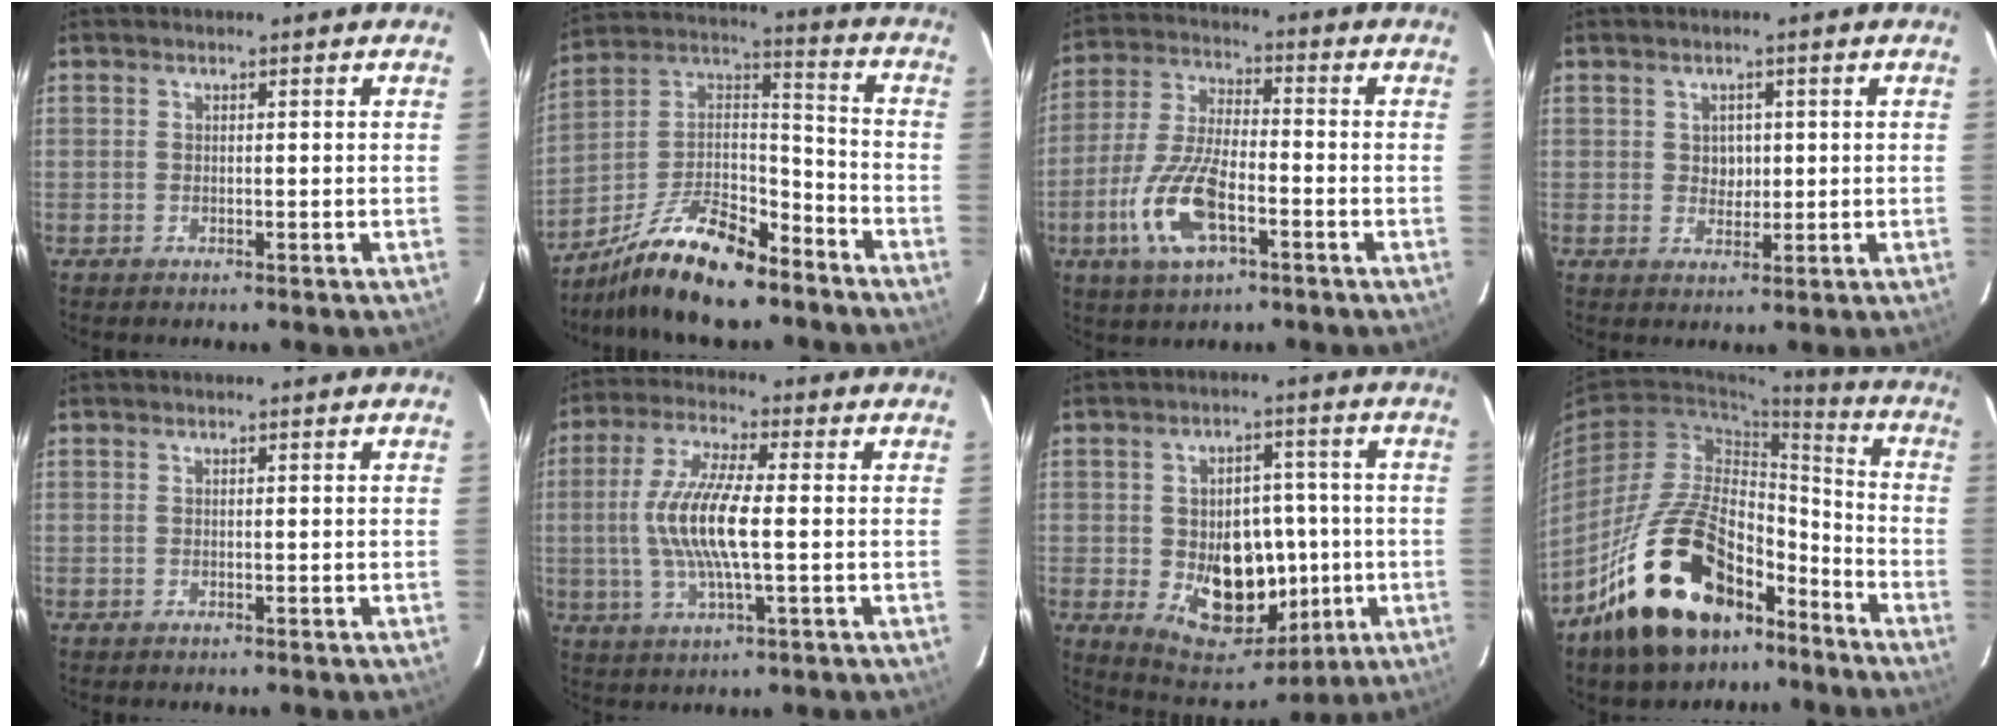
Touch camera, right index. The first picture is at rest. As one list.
[{"total": 17.9, "force": [-13.0, 6.3, 10.5], "torque": [-0.218, 0.013, -0.230]}, {"total": 13.5, "force": [-5.4, 5.4, 11.2], "torque": [-0.244, -0.007, -0.101]}, {"total": 2.8, "force": [0.5, 2.6, 1.1], "torque": [-0.014, 0.005, 0.009]}, {"total": 0.0}, {"total": 12.1, "force": [-0.5, 2.5, 11.8], "torque": [-0.238, 0.001, -0.011]}, {"total": 15.1, "force": [-2.3, 11.2, 9.8], "torque": [-0.180, 0.005, -0.009]}, {"total": 23.0, "force": [-15.3, 11.5, 12.7], "torque": [-0.235, 0.029, -0.233]}]